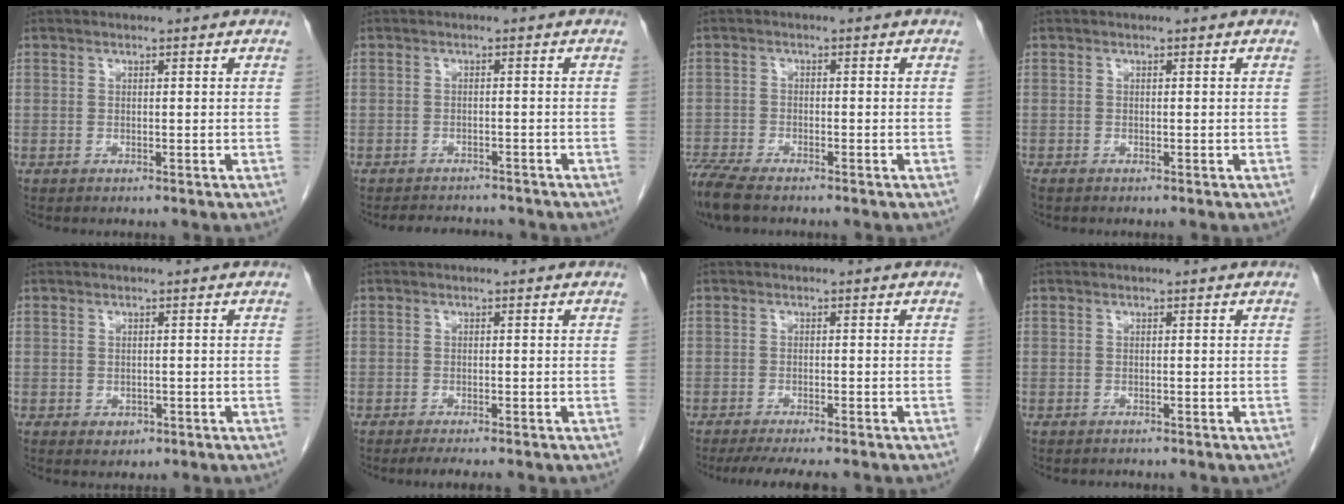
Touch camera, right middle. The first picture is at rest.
{"total": 5.6, "force": [-5.2, 1.5, 1.2], "torque": [-0.017, -0.003, -0.068]}
{"total": 7.3, "force": [-6.0, 1.7, 3.8], "torque": [-0.078, -0.017, -0.110]}
{"total": 0.7, "force": [-0.6, 0.2, 0.3], "torque": [-0.009, -0.002, -0.011]}
{"total": 1.5, "force": [-0.5, 1.2, 0.7], "torque": [-0.010, 0.003, 0.001]}
{"total": 2.7, "force": [-2.2, 0.1, 1.5], "torque": [-0.024, -0.008, -0.030]}
{"total": 7.7, "force": [-6.5, 1.1, 4.0], "torque": [-0.055, -0.012, -0.095]}
{"total": 0.7, "force": [-0.7, 0.2, 0.1], "torque": [-0.011, -0.003, -0.011]}